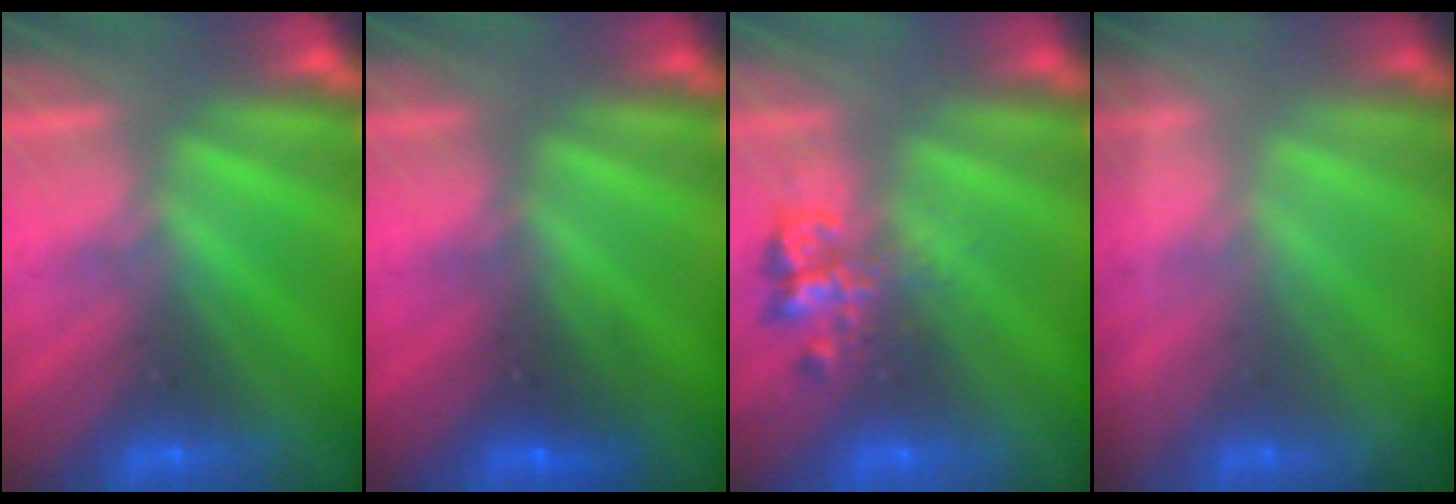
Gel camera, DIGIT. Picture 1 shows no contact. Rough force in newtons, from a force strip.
{"total": 2.4}
{"total": 2.3}
{"total": 1.8}